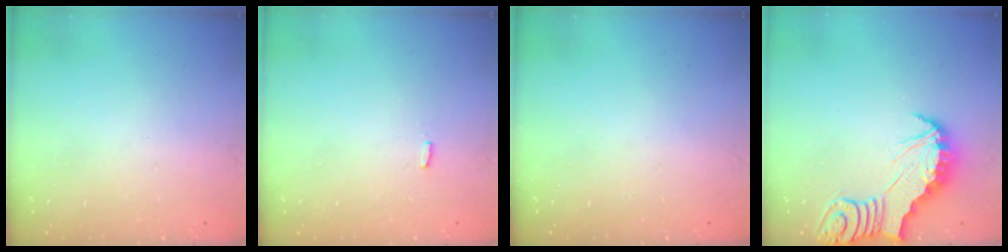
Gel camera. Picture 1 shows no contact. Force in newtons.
{"total": 1.3, "press": 1.3, "slide": 0.3}
{"total": 0.0}
{"total": 2.8, "press": 2.7, "slide": 0.3}